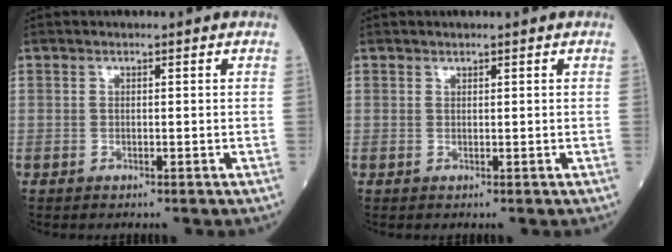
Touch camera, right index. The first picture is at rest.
{"total": 0.0}